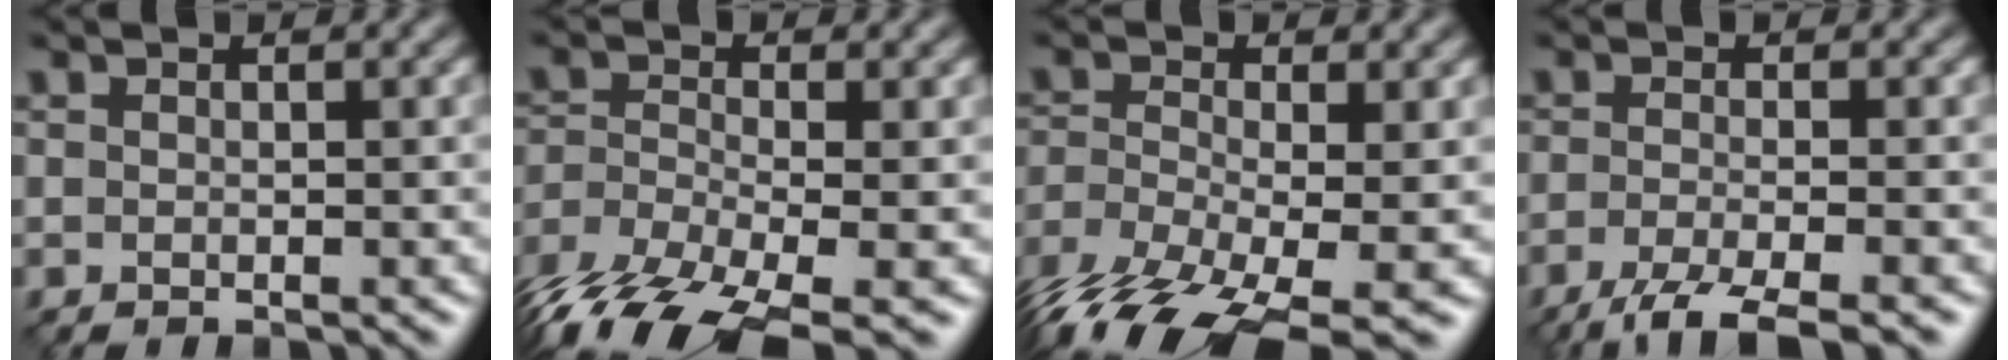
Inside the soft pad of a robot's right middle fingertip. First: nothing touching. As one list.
[{"total": 11.4, "force": [-8.8, 3.6, 6.3], "torque": [-0.135, -0.033, -0.150]}, {"total": 10.9, "force": [-7.8, 3.4, 6.8], "torque": [-0.145, -0.032, -0.130]}, {"total": 4.6, "force": [-3.4, 0.7, 3.1], "torque": [-0.049, -0.004, -0.072]}]